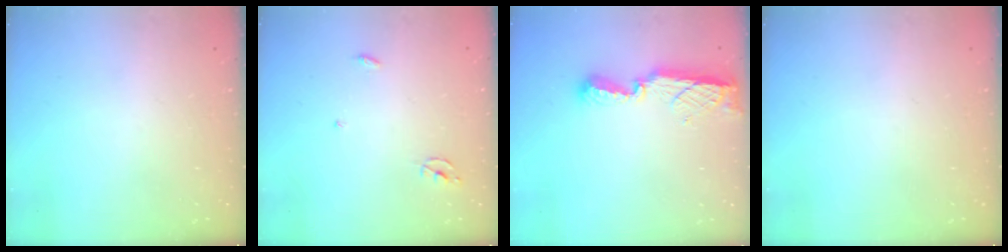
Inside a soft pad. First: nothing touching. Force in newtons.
{"total": 2.3, "press": 2.3, "slide": 0.1}
{"total": 7.9, "press": 7.9, "slide": 0.3}
{"total": 0.0}